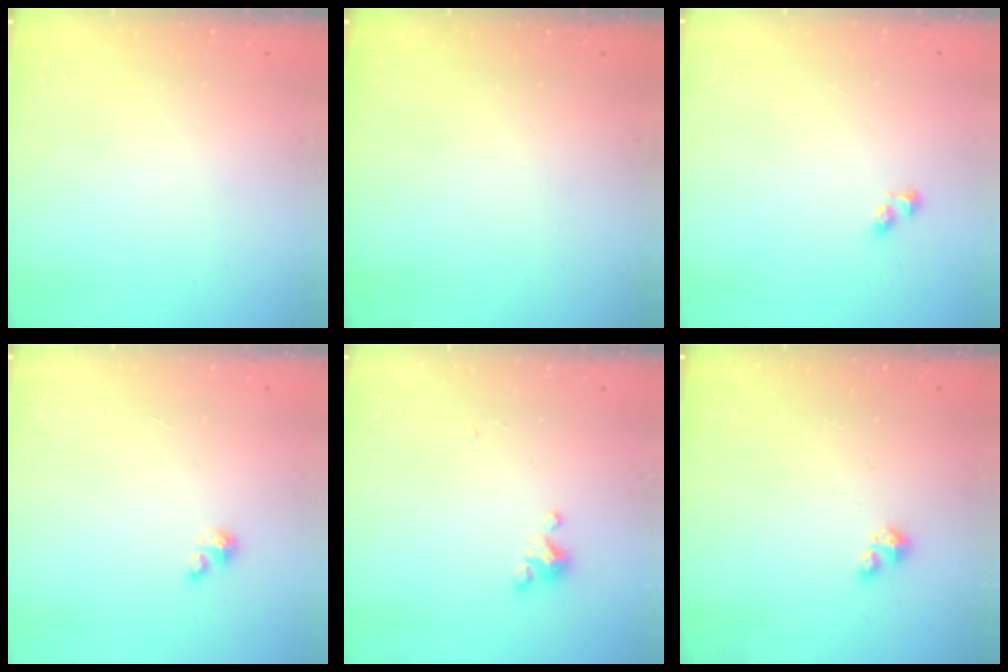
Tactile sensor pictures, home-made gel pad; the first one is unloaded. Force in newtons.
{"total": 0.0}
{"total": 2.0, "press": 2.0, "slide": 0.3}
{"total": 1.7, "press": 1.7, "slide": 0.4}
{"total": 2.3, "press": 2.2, "slide": 0.4}
{"total": 1.6, "press": 1.6, "slide": 0.4}